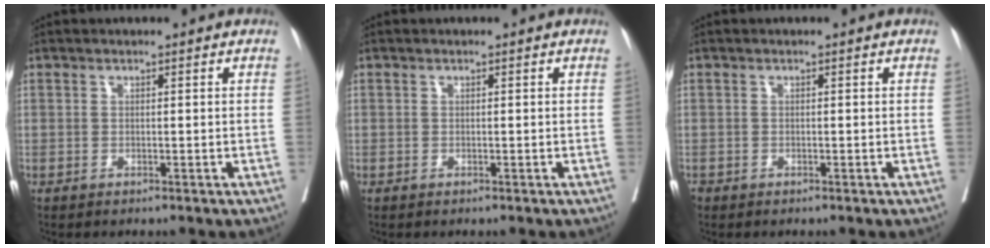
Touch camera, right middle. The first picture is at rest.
{"total": 0.0}
{"total": 0.7, "force": [-0.5, 0.5, 0.1], "torque": [-0.006, 0.001, -0.012]}